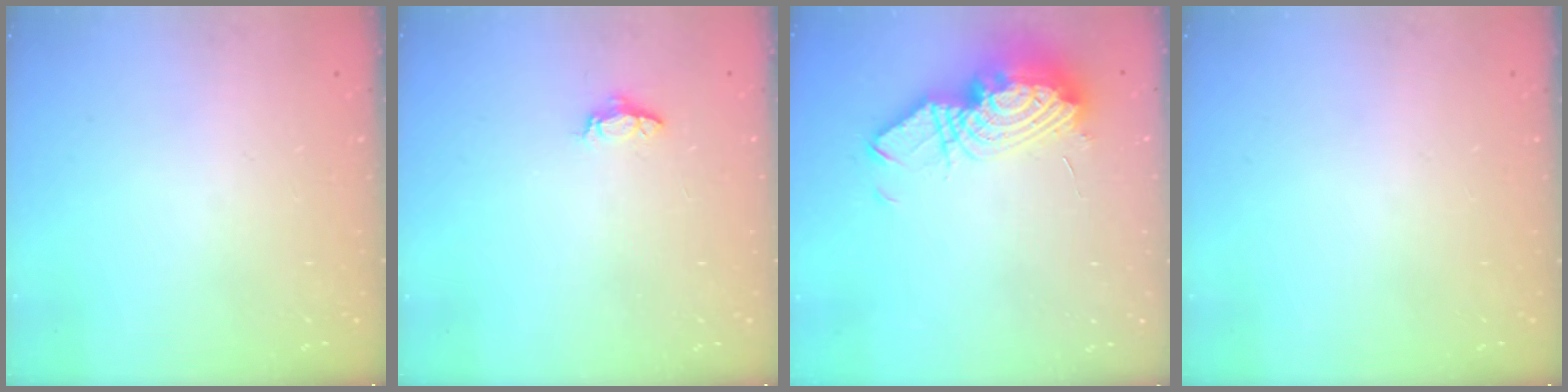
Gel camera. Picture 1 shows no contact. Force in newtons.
{"total": 3.6, "press": 3.5, "slide": 0.4}
{"total": 14.6, "press": 14.5, "slide": 1.3}
{"total": 0.0}